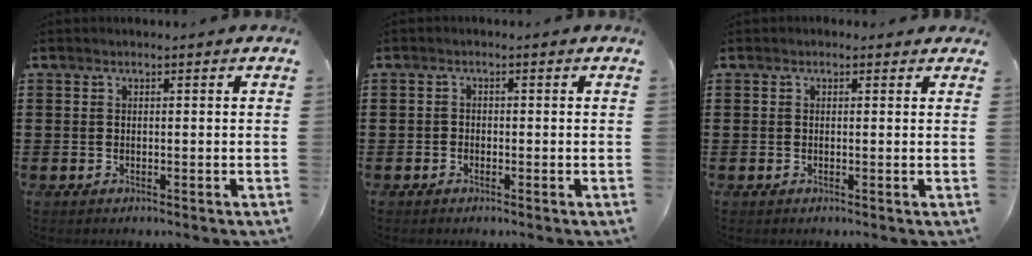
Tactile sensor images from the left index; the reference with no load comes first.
{"total": 1.0, "force": [-0.8, 0.7, 0.1], "torque": [-0.006, 0.003, -0.017]}
{"total": 0.8, "force": [0.1, 0.8, 0.2], "torque": [-0.006, 0.007, 0.001]}